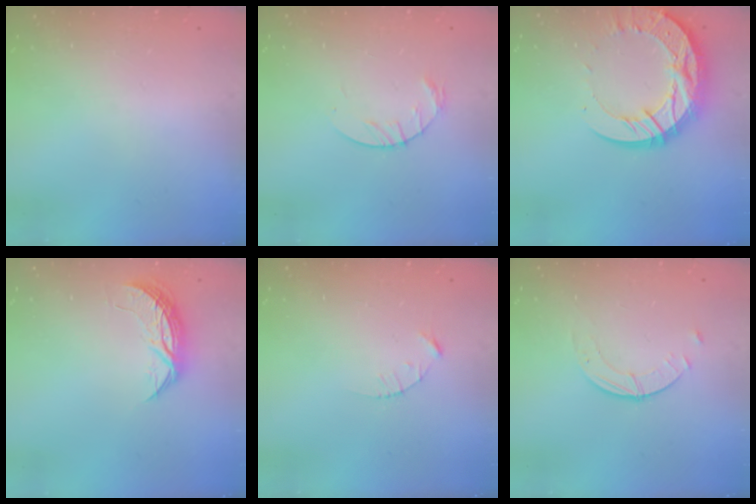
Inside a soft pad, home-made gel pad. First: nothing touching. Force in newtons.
{"total": 6.0, "press": 6.0, "slide": 0.8}
{"total": 18.7, "press": 18.6, "slide": 1.8}
{"total": 7.1, "press": 7.1, "slide": 0.4}
{"total": 2.1, "press": 2.1, "slide": 0.3}
{"total": 2.5, "press": 2.5, "slide": 0.3}